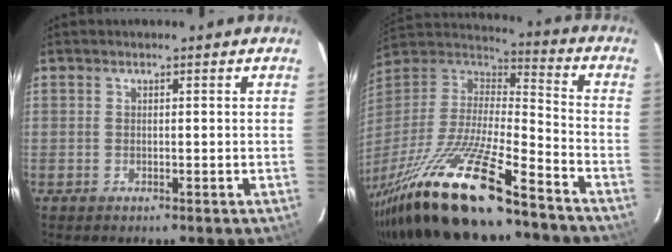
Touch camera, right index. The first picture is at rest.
{"total": 26.3, "force": [-18.9, 4.9, 17.7], "torque": [-0.345, -0.043, -0.336]}